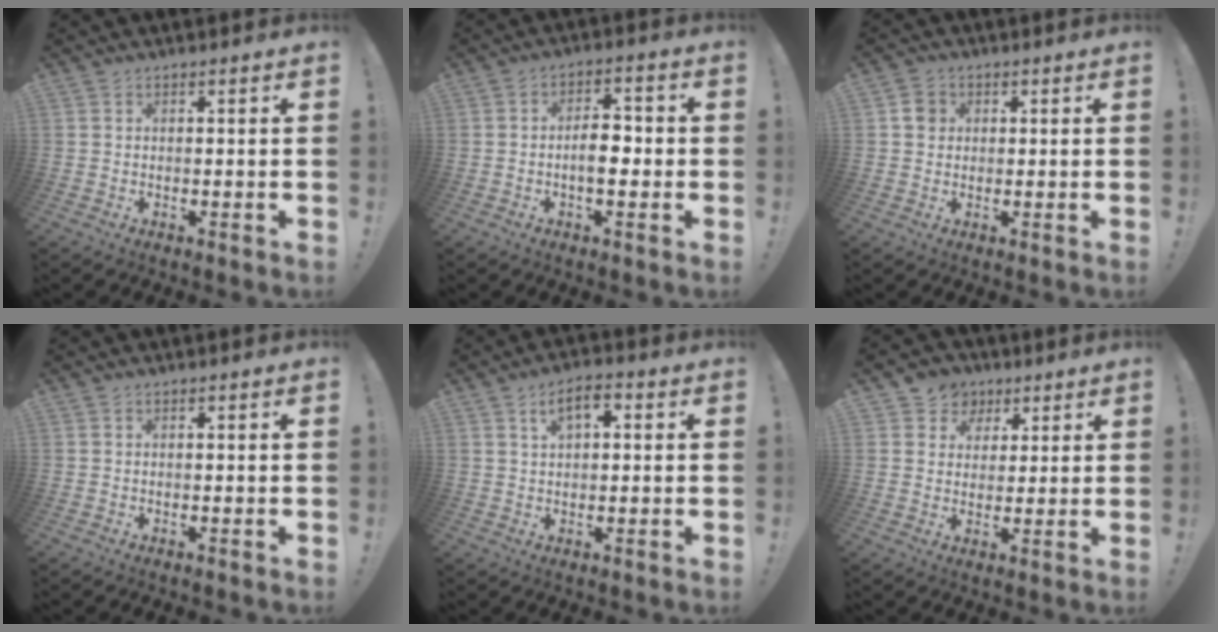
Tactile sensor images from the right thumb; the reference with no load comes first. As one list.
[{"total": 7.4, "force": [-1.6, 3.9, 6.1], "torque": [-0.102, 0.015, -0.030]}, {"total": 4.1, "force": [0.7, 3.8, 1.5], "torque": [-0.010, 0.003, 0.012]}, {"total": 0.0}, {"total": 5.3, "force": [1.8, 2.9, 4.1], "torque": [-0.056, 0.000, 0.028]}, {"total": 6.7, "force": [1.9, 6.4, 1.0], "torque": [-0.007, -0.007, 0.041]}]